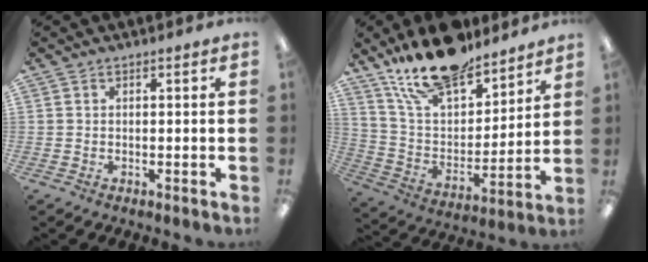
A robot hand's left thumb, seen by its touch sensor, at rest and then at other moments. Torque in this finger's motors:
{"motor_torque": [2.07, 1.17, 1.32, -1.45, 0.51]}